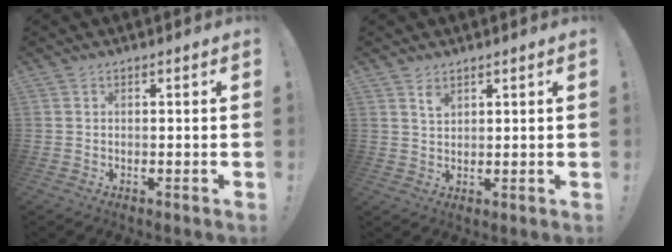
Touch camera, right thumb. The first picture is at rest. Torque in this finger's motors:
{"motor_torque": [-0.07, -0.02, -0.07, 0.09, 0.00]}